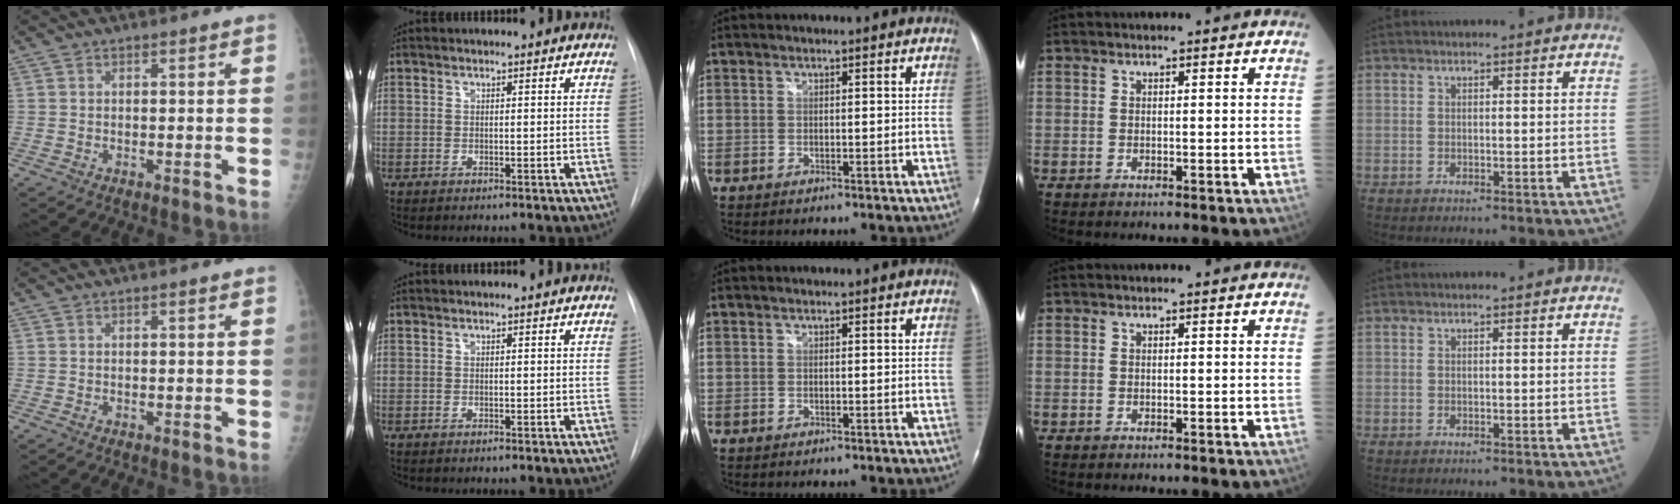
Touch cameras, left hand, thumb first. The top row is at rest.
{"index": {"total": 0.7, "force": [-0.7, -0.1, -0.1], "torque": [0.005, -0.006, -0.011]}}